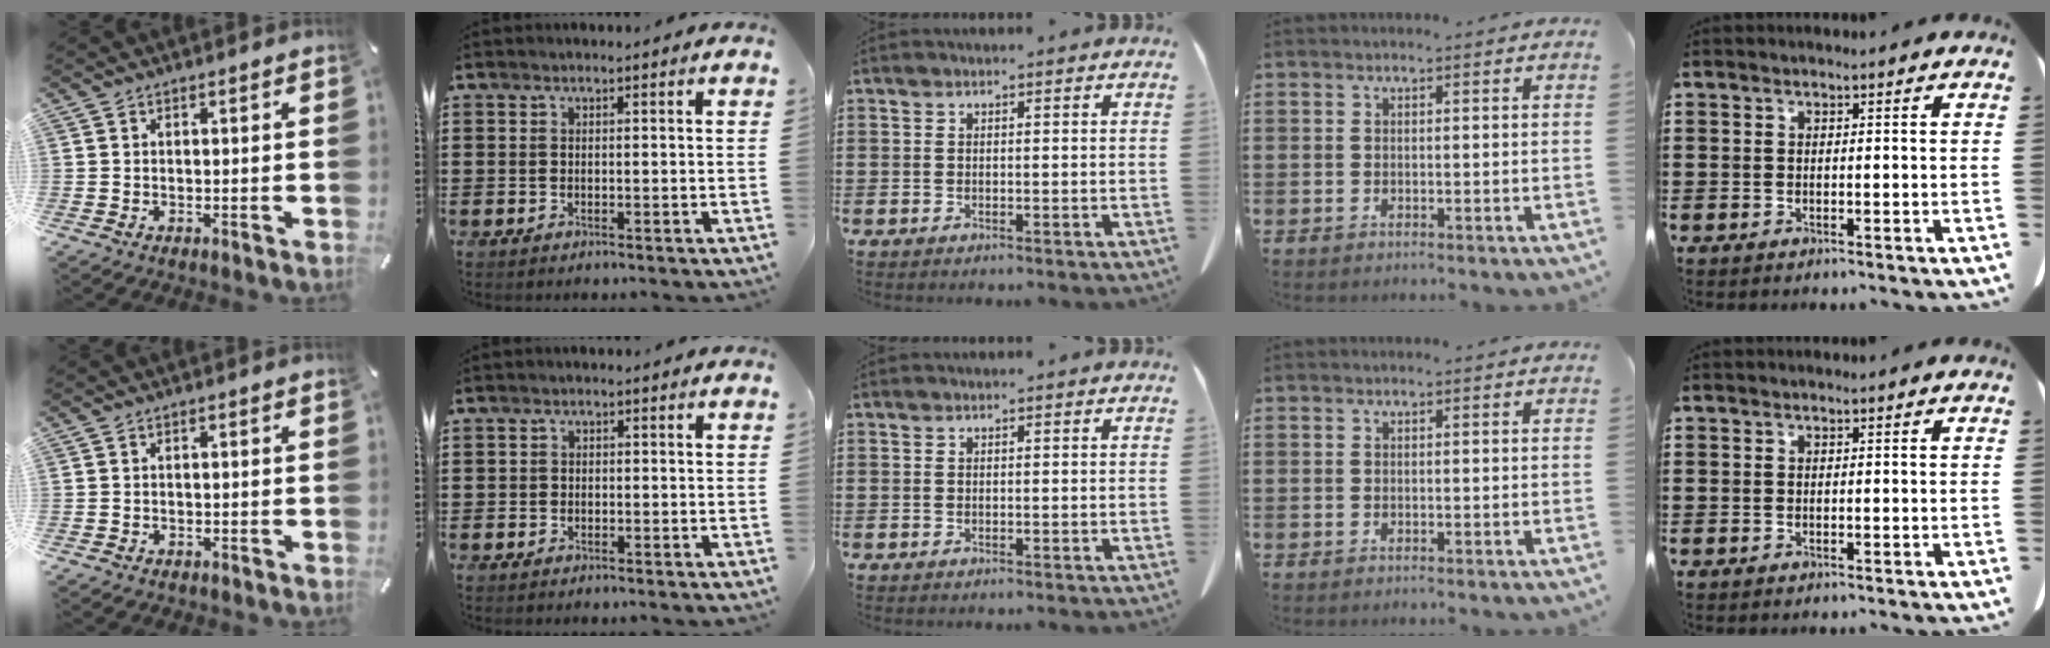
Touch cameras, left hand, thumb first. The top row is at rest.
{"thumb": {"total": 0.8, "force": [-0.7, 0.4, 0.2], "torque": [-0.004, 0.002, -0.015]}, "index": {"total": 0.8, "force": [-0.5, 0.7, 0.1], "torque": [-0.005, 0.001, -0.010]}}